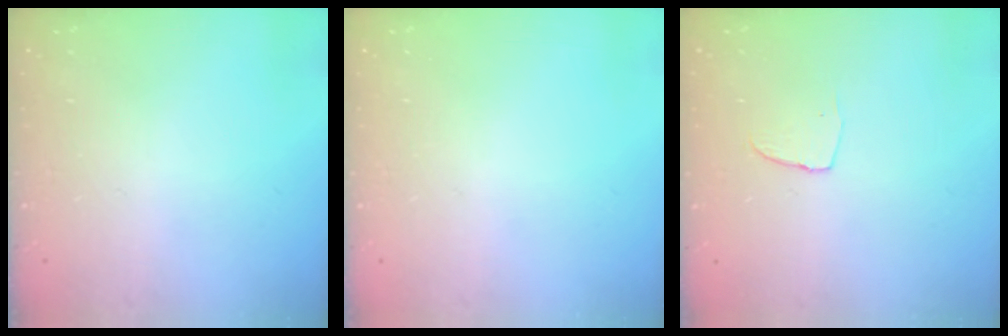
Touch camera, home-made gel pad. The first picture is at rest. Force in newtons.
{"total": 0.0}
{"total": 4.3, "press": 4.3, "slide": 0.3}